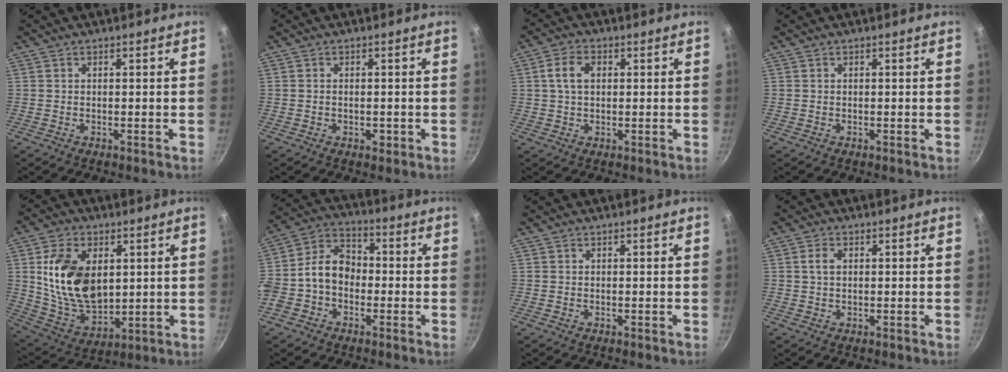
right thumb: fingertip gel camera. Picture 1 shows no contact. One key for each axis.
{"total": 1.7, "fx": -0.4, "fy": 1.1, "fz": 1.2, "tx": -0.017, "ty": 0.000, "tz": -0.006}
{"total": 5.3, "fx": 1.1, "fy": 3.4, "fz": 3.9, "tx": -0.066, "ty": 0.007, "tz": 0.016}
{"total": 0.0}
{"total": 17.6, "fx": 3.4, "fy": 11.3, "fz": 13.1, "tx": -0.209, "ty": -0.024, "tz": 0.078}
{"total": 10.1, "fx": -1.8, "fy": 7.6, "fz": 6.4, "tx": -0.087, "ty": 0.041, "tz": -0.056}
{"total": 0.0}
{"total": 2.5, "fx": 0.5, "fy": 1.6, "fz": 1.8, "tx": -0.031, "ty": 0.003, "tz": 0.010}